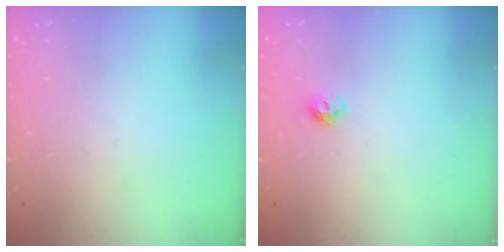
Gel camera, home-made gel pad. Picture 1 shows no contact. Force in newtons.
{"total": 5.6, "press": 5.6, "slide": 0.9}